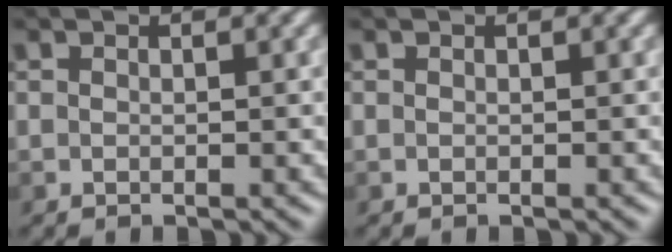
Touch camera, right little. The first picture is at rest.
{"total": 0.0}